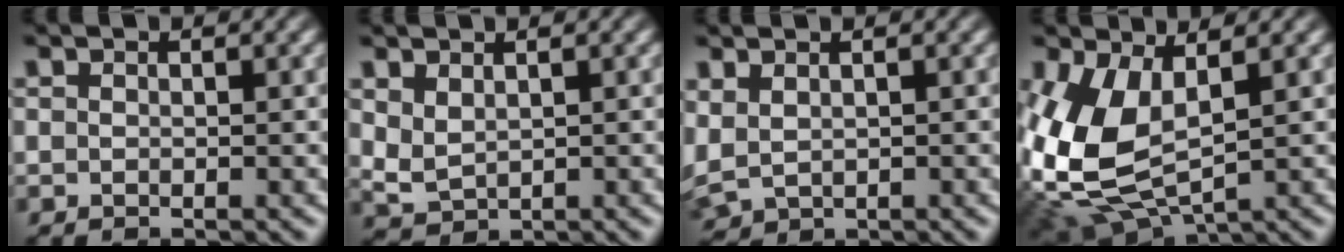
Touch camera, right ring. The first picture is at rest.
{"total": 2.2, "force": [1.0, 1.8, 0.9], "torque": [-0.040, -0.019, 0.036]}
{"total": 2.4, "force": [0.6, 2.1, 0.9], "torque": [-0.041, -0.013, 0.029]}
{"total": 8.7, "force": [0.1, 6.4, 6.0], "torque": [-0.177, -0.046, 0.028]}